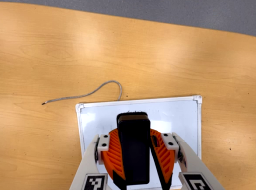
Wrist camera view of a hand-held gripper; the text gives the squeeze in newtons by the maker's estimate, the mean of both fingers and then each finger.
{"total": 10.2, "left": 10.4, "right": 9.9}